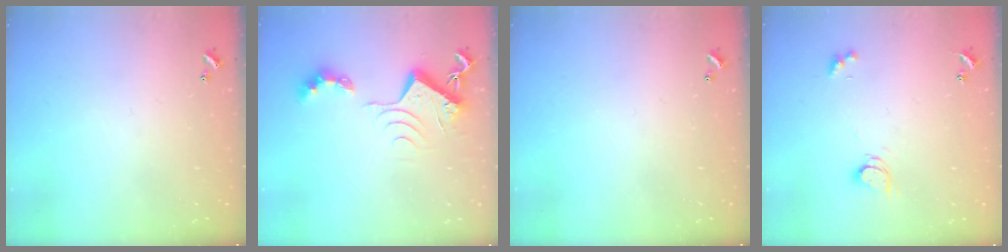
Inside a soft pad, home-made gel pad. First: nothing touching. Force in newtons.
{"total": 8.8, "press": 8.8, "slide": 1.0}
{"total": 0.0}
{"total": 2.5, "press": 2.5, "slide": 0.4}